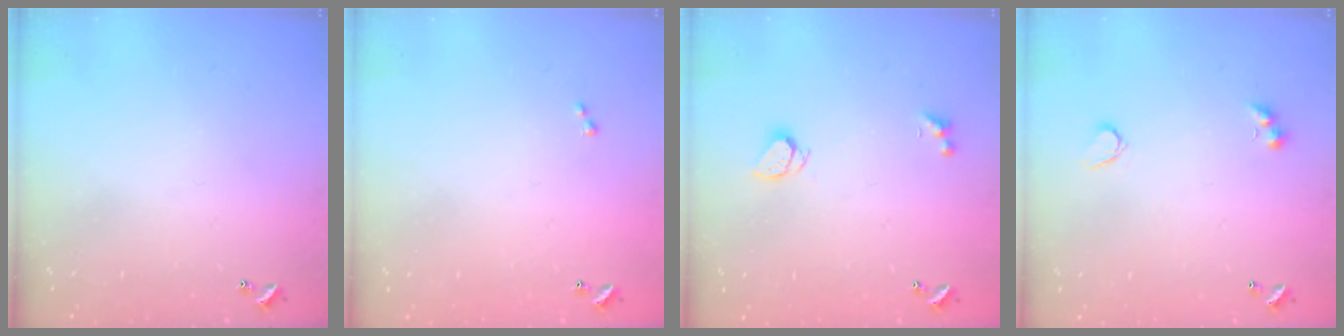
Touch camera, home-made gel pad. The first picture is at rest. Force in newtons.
{"total": 0.5, "press": 0.3, "slide": 0.4}
{"total": 2.3, "press": 2.2, "slide": 0.7}
{"total": 2.8, "press": 2.7, "slide": 1.0}